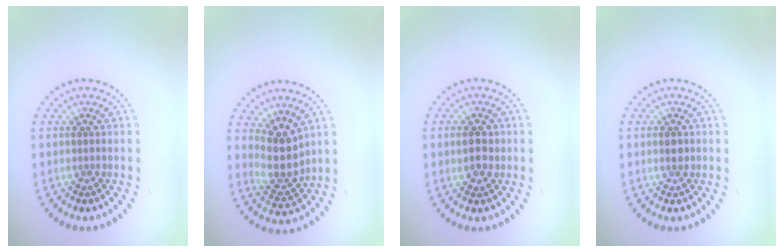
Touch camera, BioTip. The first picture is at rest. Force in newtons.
{"total": 3.6, "press": 3.0, "slide": 2.1}
{"total": 2.3, "press": 2.3, "slide": 0.0}
{"total": 1.1, "press": 1.1, "slide": 0.2}